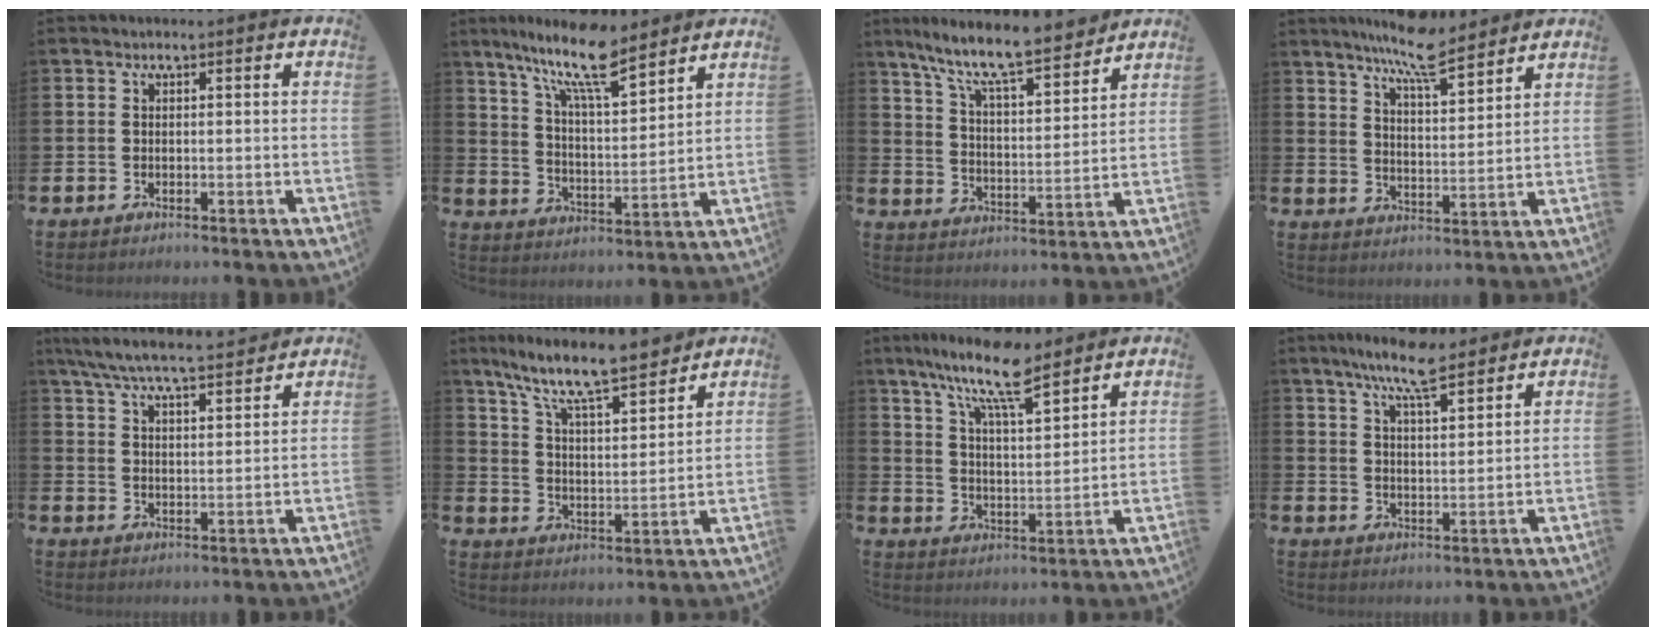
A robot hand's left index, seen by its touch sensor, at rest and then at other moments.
{"total": 10.9, "force": [9.1, 2.3, 5.6], "torque": [-0.130, -0.045, 0.158]}
{"total": 10.1, "force": [9.0, 1.3, 4.3], "torque": [-0.115, -0.059, 0.155]}
{"total": 8.4, "force": [7.7, 1.0, 3.1], "torque": [-0.082, -0.036, 0.139]}
{"total": 7.2, "force": [6.8, 0.6, 2.4], "torque": [-0.071, -0.039, 0.120]}
{"total": 10.0, "force": [8.9, 1.3, 4.3], "torque": [-0.114, -0.058, 0.154]}
{"total": 10.1, "force": [8.6, 2.0, 4.9], "torque": [-0.115, -0.045, 0.149]}
{"total": 8.0, "force": [7.1, 1.3, 3.5], "torque": [-0.086, -0.026, 0.128]}